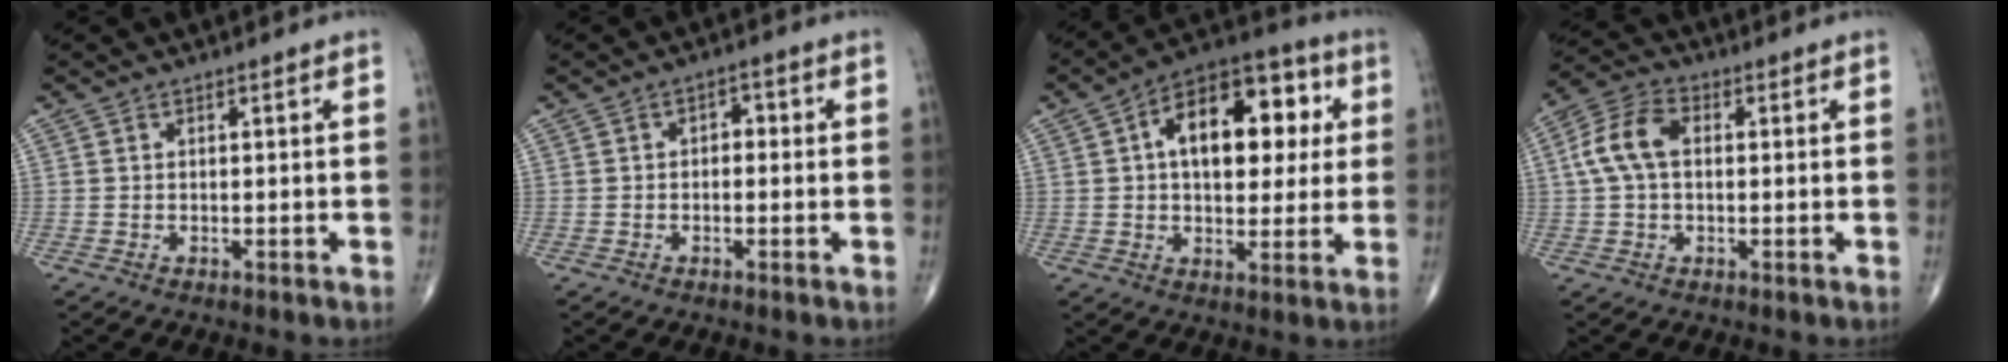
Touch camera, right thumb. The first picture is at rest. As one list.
[{"total": 2.3, "force": [0.0, 1.6, 1.7], "torque": [-0.010, 0.010, -0.008]}, {"total": 18.5, "force": [3.9, 10.6, 14.7], "torque": [-0.174, 0.021, 0.050]}, {"total": 8.3, "force": [1.0, 5.2, 6.4], "torque": [-0.138, 0.027, 0.015]}]